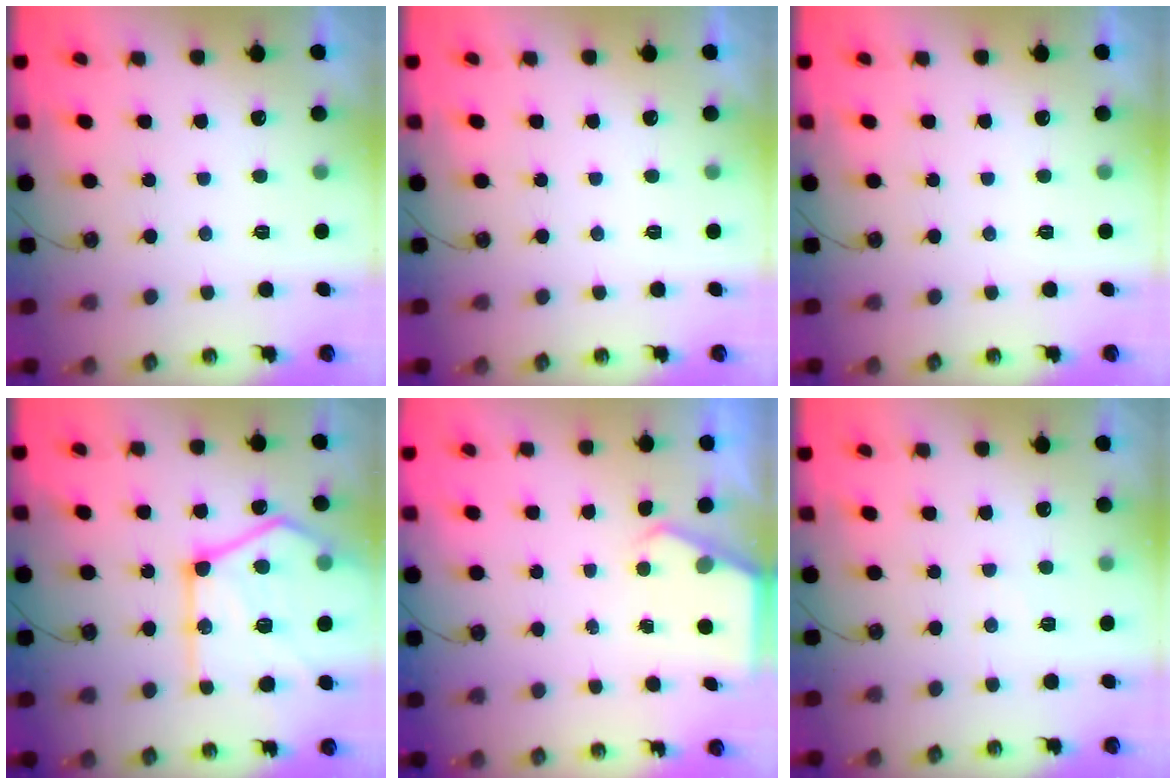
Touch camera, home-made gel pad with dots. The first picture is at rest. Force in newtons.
{"total": 0.0}
{"total": 0.0}
{"total": 25.7, "press": 25.7, "slide": 1.9}
{"total": 2.2, "press": 2.1, "slide": 0.3}
{"total": 3.7, "press": 3.6, "slide": 0.6}